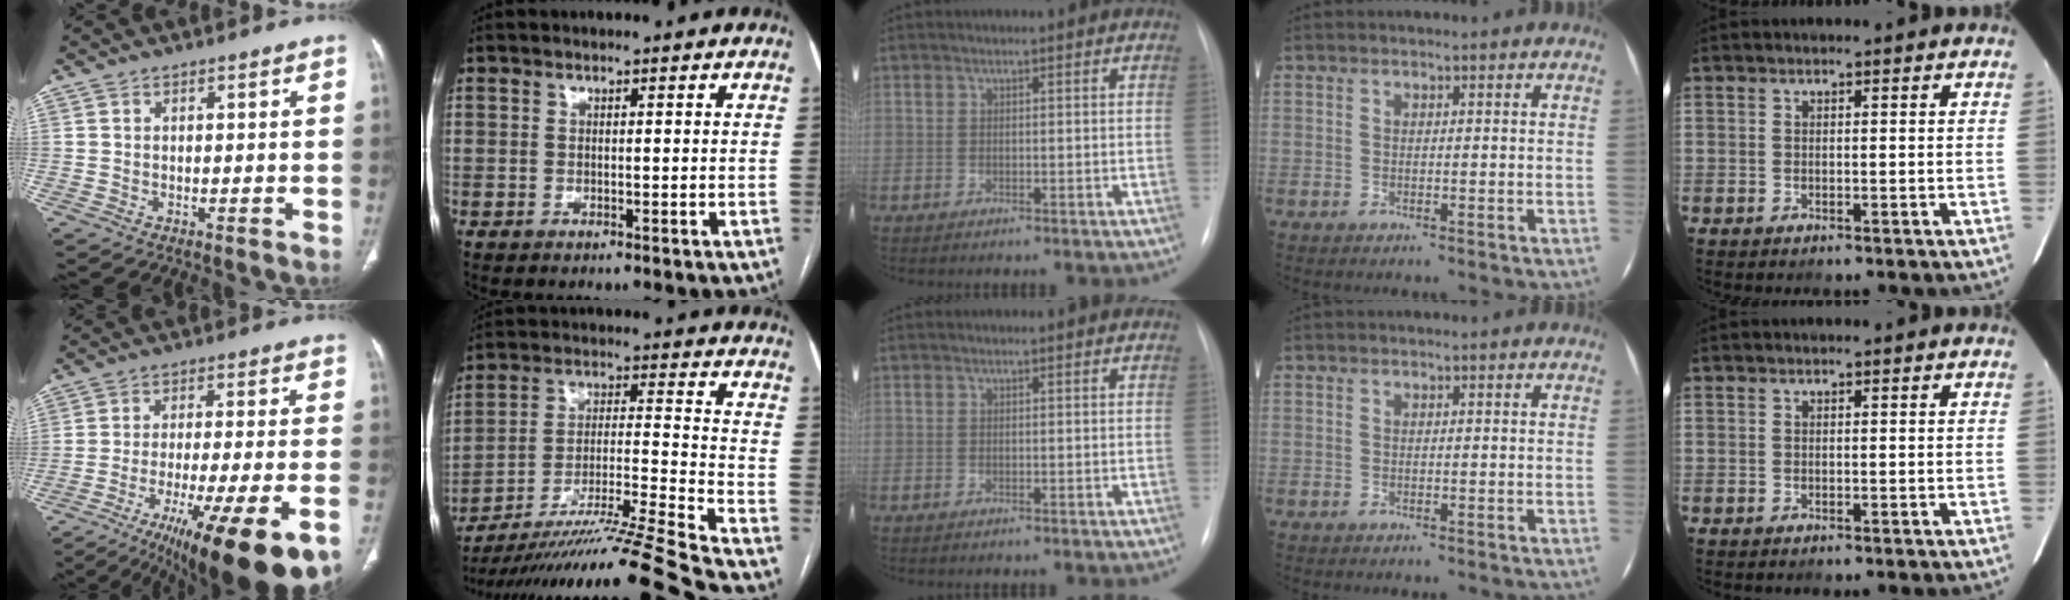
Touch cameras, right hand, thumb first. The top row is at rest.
{"thumb": {"total": 22.5, "force": [-12.8, 3.9, 18.0], "torque": [-0.250, 0.022, -0.196]}, "index": {"total": 21.1, "force": [-17.9, -3.4, 10.6], "torque": [-0.158, -0.022, -0.303]}}